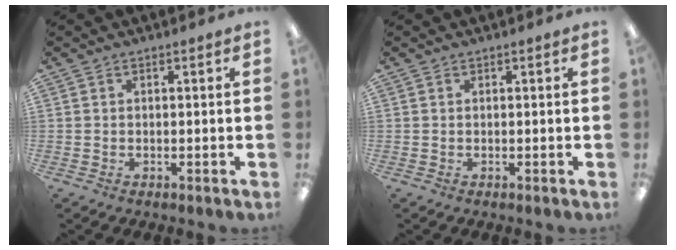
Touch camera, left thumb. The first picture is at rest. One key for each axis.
{"total": 0.0}